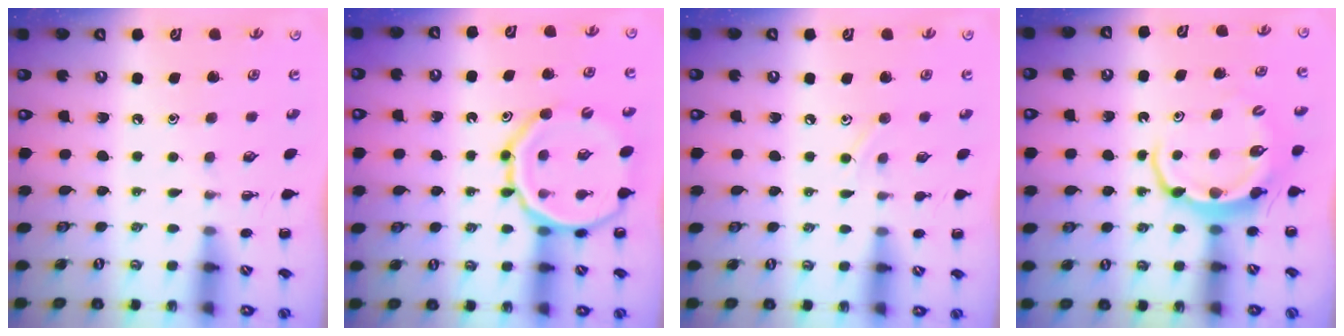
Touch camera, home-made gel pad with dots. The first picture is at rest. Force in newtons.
{"total": 15.4, "press": 15.1, "slide": 3.0}
{"total": 5.0, "press": 4.8, "slide": 1.4}
{"total": 5.9, "press": 5.8, "slide": 0.7}